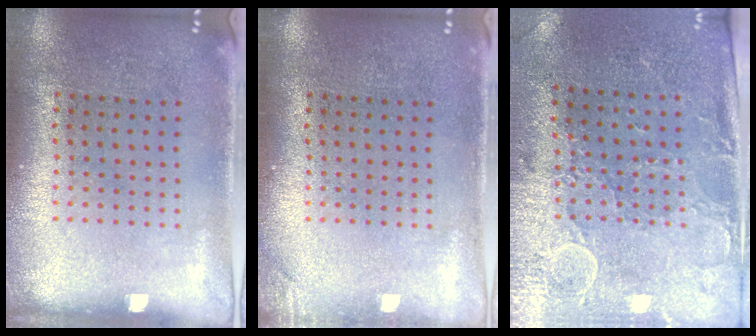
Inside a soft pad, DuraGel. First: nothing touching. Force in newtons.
{"total": 0.9, "press": 0.9, "slide": 0.2}
{"total": 2.9, "press": 2.5, "slide": 1.5}